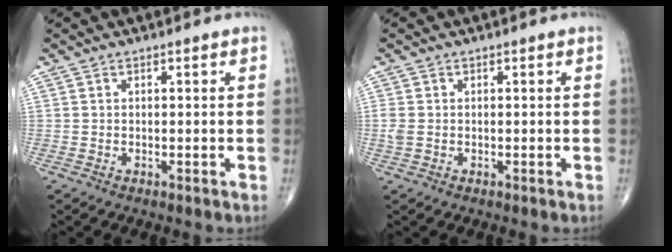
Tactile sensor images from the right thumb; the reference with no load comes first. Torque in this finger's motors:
{"motor_torque": [0.19, -0.11, 0.36, 0.20, 0.03]}